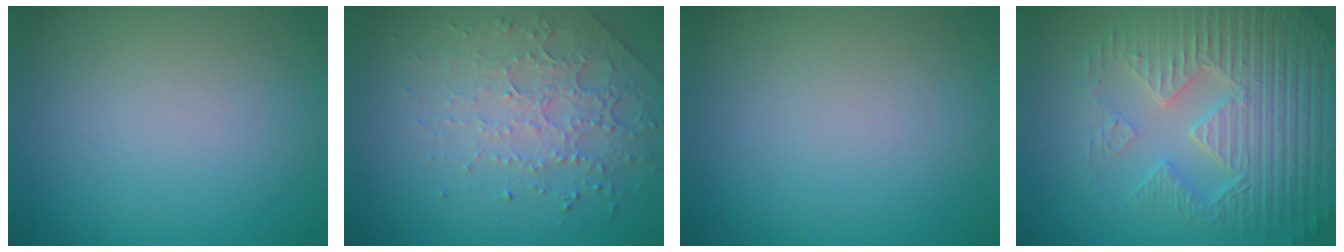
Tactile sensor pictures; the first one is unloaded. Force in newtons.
{"total": 4.5, "press": 3.1, "slide": 3.2}
{"total": 0.0}
{"total": 6.6, "press": 5.5, "slide": 3.6}